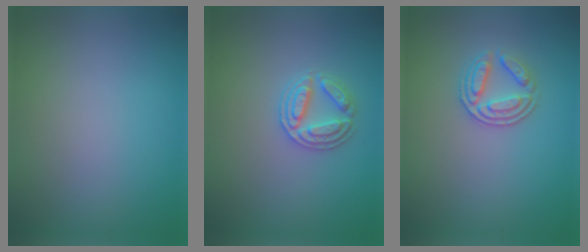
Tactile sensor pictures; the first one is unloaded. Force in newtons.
{"total": 2.8, "press": 2.7, "slide": 0.4}
{"total": 2.9, "press": 2.6, "slide": 1.1}